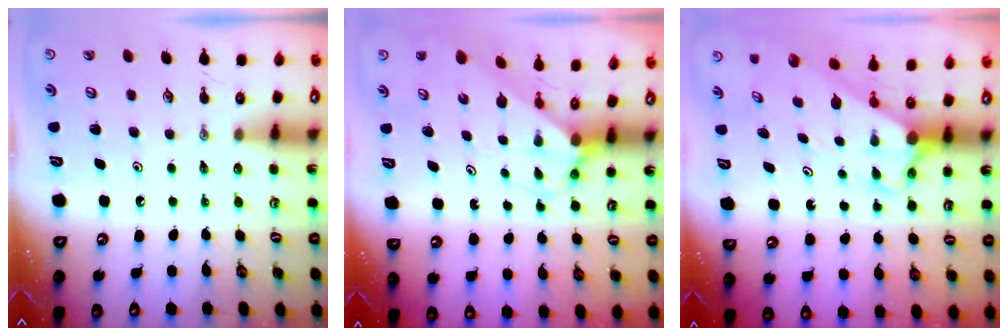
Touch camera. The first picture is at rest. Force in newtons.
{"total": 2.4, "press": 2.4, "slide": 0.2}
{"total": 2.8, "press": 2.8, "slide": 0.2}